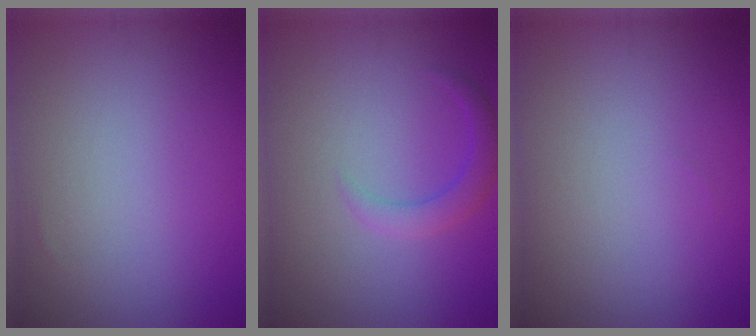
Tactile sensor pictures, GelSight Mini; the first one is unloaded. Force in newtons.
{"total": 2.2, "press": 2.1, "slide": 0.2}
{"total": 0.0}